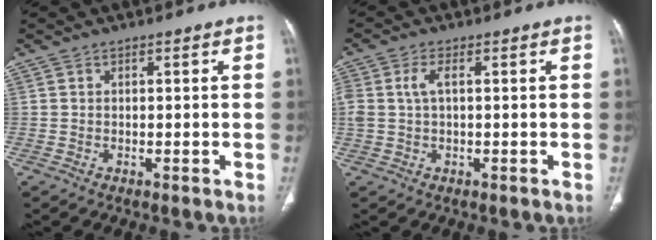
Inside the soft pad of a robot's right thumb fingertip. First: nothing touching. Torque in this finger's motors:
{"motor_torque": [-0.17, -0.36, 0.48, 0.26, 0.00]}